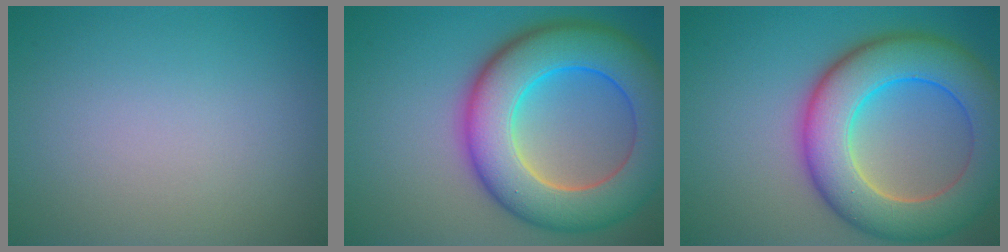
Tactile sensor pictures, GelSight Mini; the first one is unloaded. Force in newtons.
{"total": 11.7, "press": 11.7, "slide": 0.5}
{"total": 10.6, "press": 10.5, "slide": 0.5}